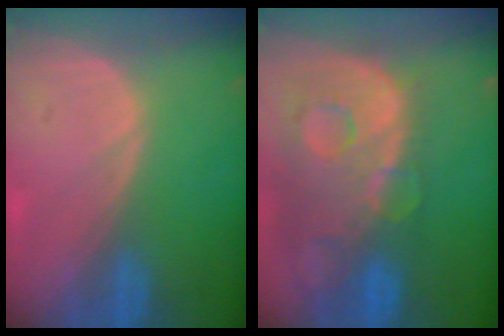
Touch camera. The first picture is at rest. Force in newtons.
{"total": 13.7, "press": 11.2, "slide": 8.0}